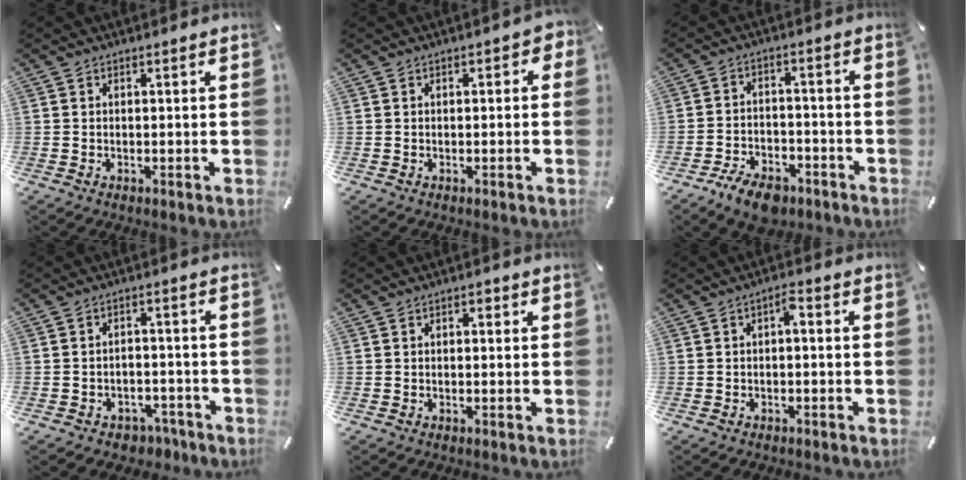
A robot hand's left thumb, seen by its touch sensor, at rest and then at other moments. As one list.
[{"total": 1.9, "force": [-0.4, 1.1, 1.5], "torque": [-0.018, 0.004, -0.011]}, {"total": 6.9, "force": [-5.2, 3.5, 2.9], "torque": [-0.051, 0.031, -0.095]}, {"total": 4.1, "force": [-2.6, 3.0, 1.1], "torque": [-0.014, 0.017, -0.047]}, {"total": 1.4, "force": [0.1, 1.0, 1.0], "torque": [-0.012, 0.005, -0.003]}, {"total": 2.9, "force": [-0.5, 1.2, 2.6], "torque": [-0.051, 0.014, -0.013]}]